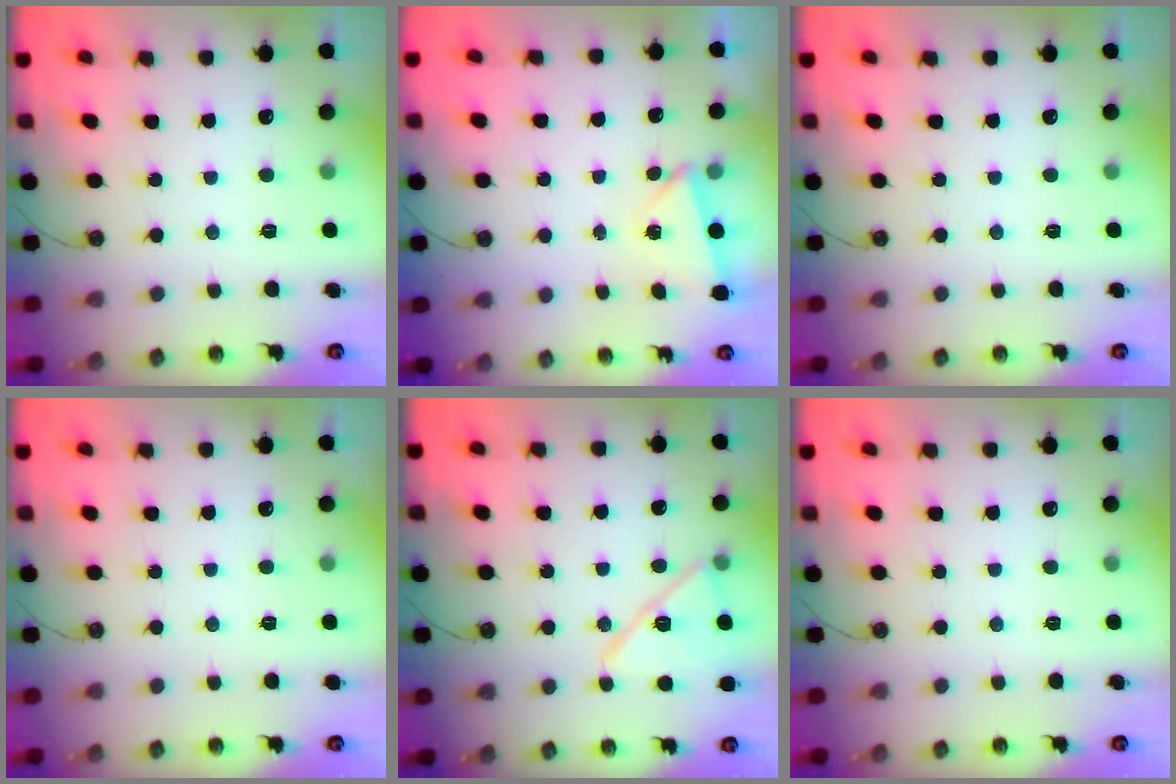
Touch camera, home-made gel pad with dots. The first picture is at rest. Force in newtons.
{"total": 2.3, "press": 2.0, "slide": 1.2}
{"total": 0.0}
{"total": 1.7, "press": 0.9, "slide": 1.5}
{"total": 13.9, "press": 13.6, "slide": 2.6}
{"total": 0.0}